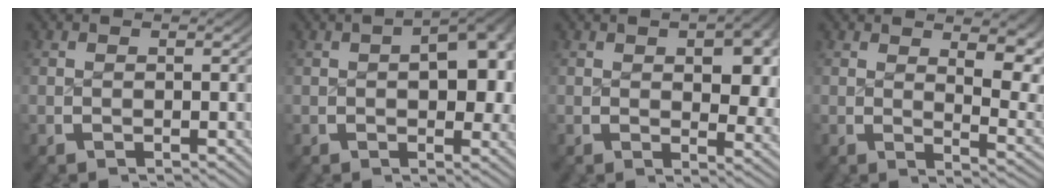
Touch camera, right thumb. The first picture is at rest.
{"total": 7.2, "force": [0.6, 4.0, 6.0], "torque": [-0.069, -0.009, 0.010]}
{"total": 4.6, "force": [0.9, 2.3, 3.9], "torque": [-0.045, -0.015, 0.019]}
{"total": 5.0, "force": [1.4, 2.2, 4.2], "torque": [-0.047, -0.020, 0.029]}